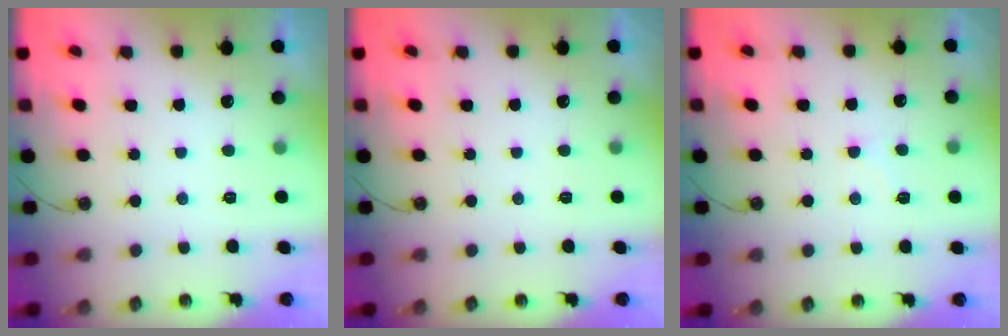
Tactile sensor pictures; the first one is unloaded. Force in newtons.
{"total": 0.0}
{"total": 6.3, "press": 6.3, "slide": 0.6}